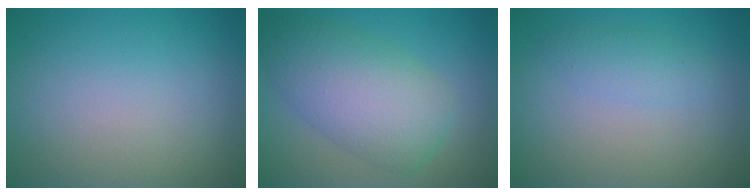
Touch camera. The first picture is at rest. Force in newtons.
{"total": 5.5, "press": 5.5, "slide": 0.4}
{"total": 1.6, "press": 1.6, "slide": 0.0}